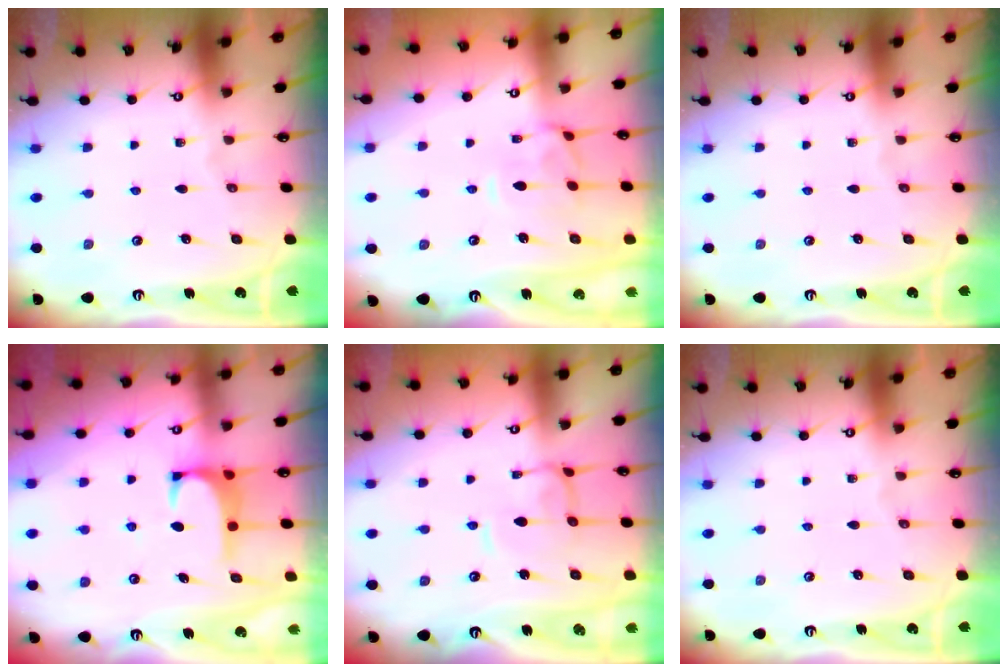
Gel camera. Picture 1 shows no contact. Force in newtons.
{"total": 2.6, "press": 2.4, "slide": 1.0}
{"total": 0.0}
{"total": 1.2, "press": 1.1, "slide": 0.5}
{"total": 2.2, "press": 2.1, "slide": 0.6}
{"total": 0.0}